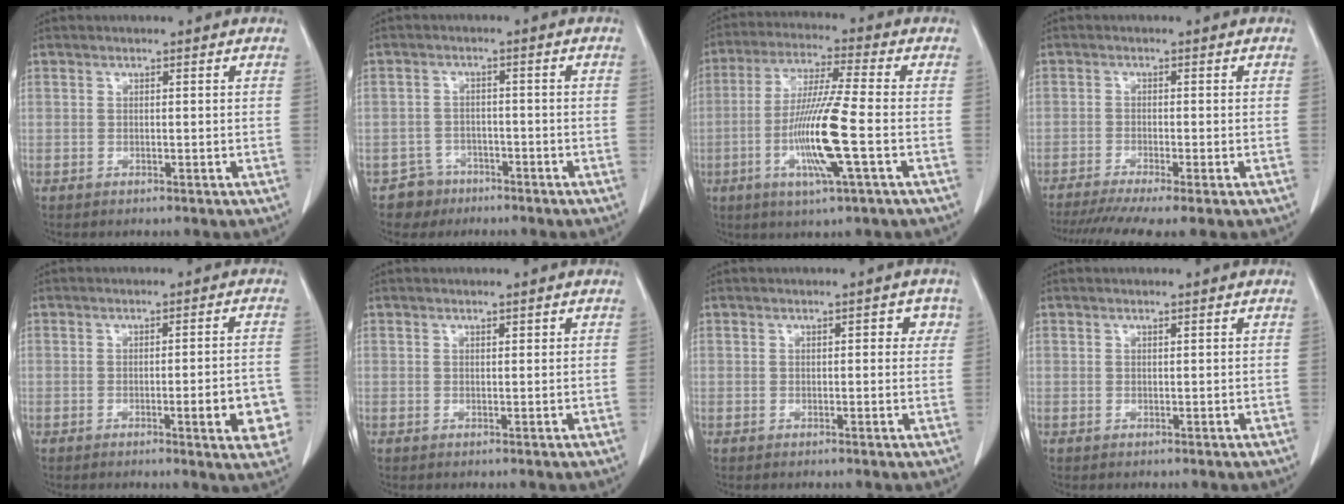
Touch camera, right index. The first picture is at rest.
{"total": 4.0, "force": [-2.6, 2.9, -0.7], "torque": [0.018, 0.013, -0.041]}
{"total": 12.2, "force": [-3.2, -0.4, 11.8], "torque": [-0.236, -0.015, -0.068]}
{"total": 9.4, "force": [-7.4, 0.1, 5.8], "torque": [-0.085, -0.014, -0.118]}
{"total": 7.2, "force": [-2.5, 1.0, 6.7], "torque": [-0.073, -0.002, -0.029]}
{"total": 0.9, "force": [0.6, 0.5, 0.5], "torque": [-0.003, -0.004, 0.007]}
{"total": 2.5, "force": [0.8, 1.4, 1.9], "torque": [-0.017, 0.013, 0.005]}
{"total": 0.0}